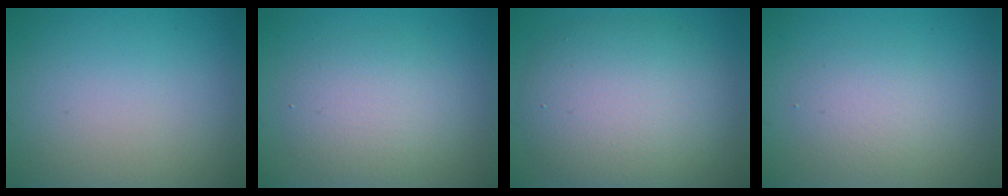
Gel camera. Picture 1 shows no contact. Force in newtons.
{"total": 3.9, "press": 3.9, "slide": 0.0}
{"total": 7.8, "press": 7.8, "slide": 0.2}
{"total": 2.5, "press": 2.5, "slide": 0.2}